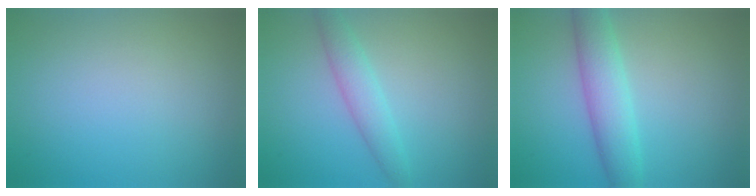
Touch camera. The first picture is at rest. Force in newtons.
{"total": 2.5, "press": 2.5, "slide": 0.0}
{"total": 4.2, "press": 4.2, "slide": 0.4}